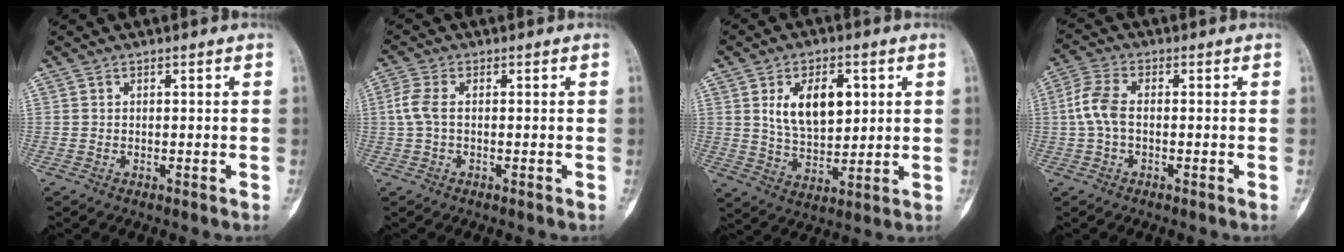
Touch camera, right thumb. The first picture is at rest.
{"total": 3.6, "force": [-0.1, 1.9, 3.1], "torque": [-0.083, 0.005, -0.006]}
{"total": 11.7, "force": [3.3, 6.8, 9.0], "torque": [-0.125, -0.014, 0.063]}
{"total": 5.7, "force": [-0.4, 3.1, 4.8], "torque": [-0.111, 0.017, -0.014]}